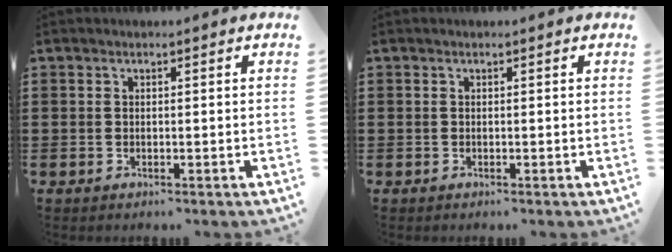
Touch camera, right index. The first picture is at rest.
{"total": 0.0}